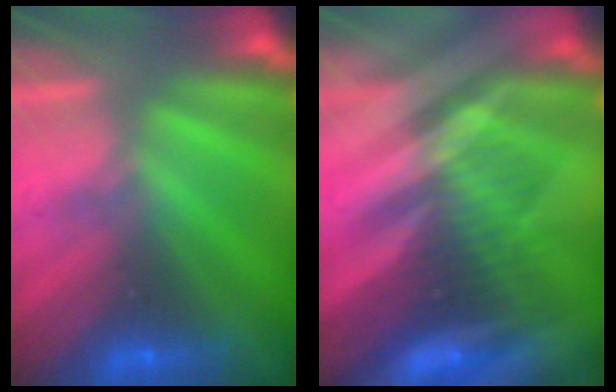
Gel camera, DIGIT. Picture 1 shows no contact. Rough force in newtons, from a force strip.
{"total": 2.9}